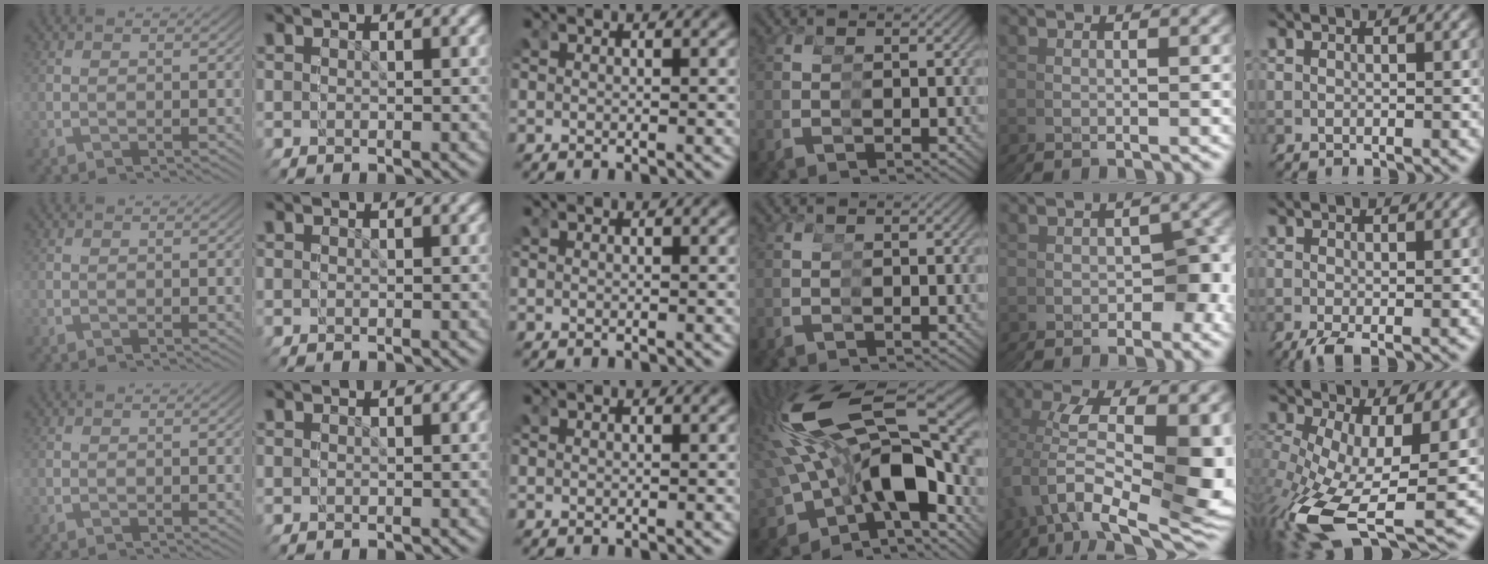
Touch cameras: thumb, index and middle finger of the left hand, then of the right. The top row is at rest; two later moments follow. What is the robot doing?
{"motion": "grasp_and_lifting", "object": "stress ball aka squeeze ball"}